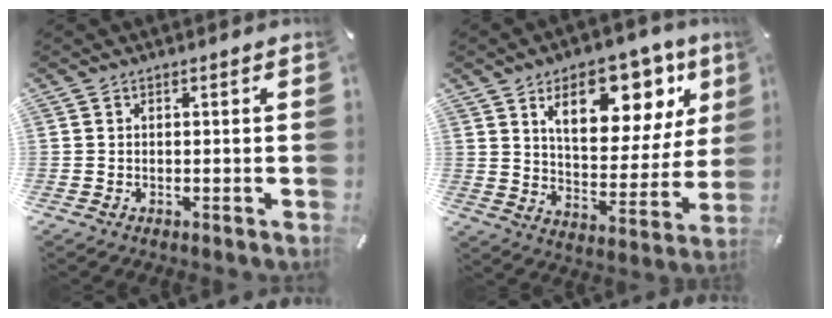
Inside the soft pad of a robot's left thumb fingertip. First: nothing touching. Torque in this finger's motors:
{"motor_torque": [2.52, 2.49, 1.43, -1.33, 0.47]}